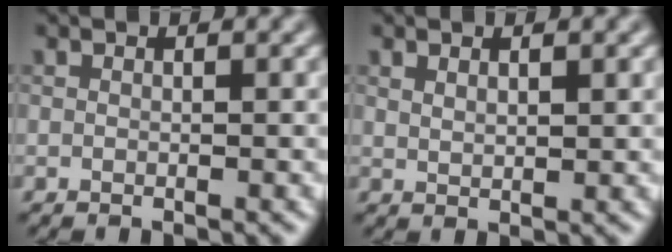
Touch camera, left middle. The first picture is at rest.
{"total": 1.3, "force": [0.9, 0.4, 0.8], "torque": [-0.018, 0.000, 0.018]}